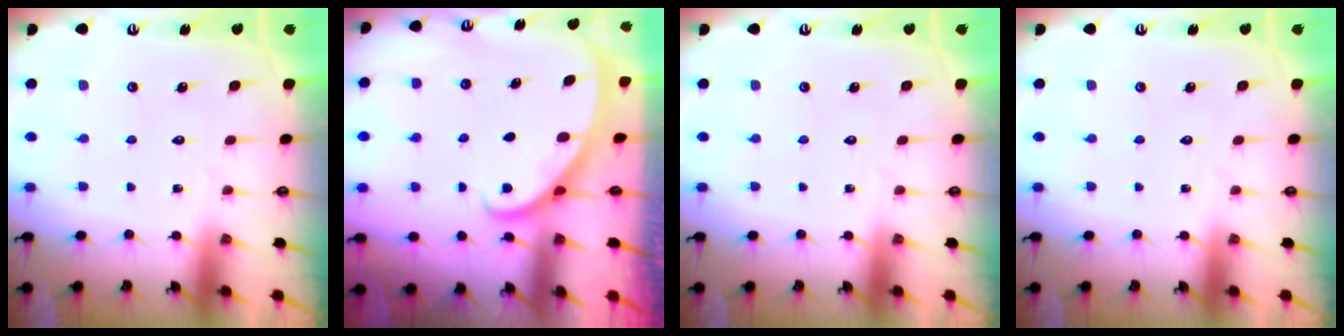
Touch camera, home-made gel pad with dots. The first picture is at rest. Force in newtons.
{"total": 1.9, "press": 1.9, "slide": 0.1}
{"total": 0.0}
{"total": 0.0}